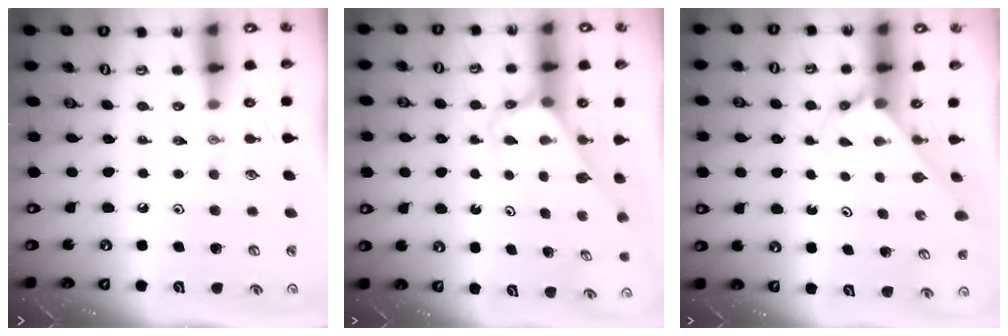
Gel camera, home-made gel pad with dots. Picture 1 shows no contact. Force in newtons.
{"total": 3.1, "press": 3.1, "slide": 0.2}
{"total": 2.3, "press": 2.3, "slide": 0.2}